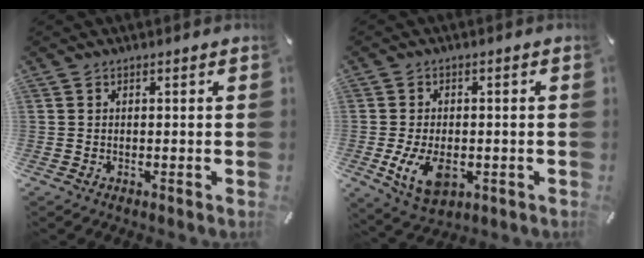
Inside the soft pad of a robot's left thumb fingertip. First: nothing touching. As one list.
[{"total": 8.8, "force": [-1.9, 5.6, 6.5], "torque": [-0.126, -0.006, -0.034]}]